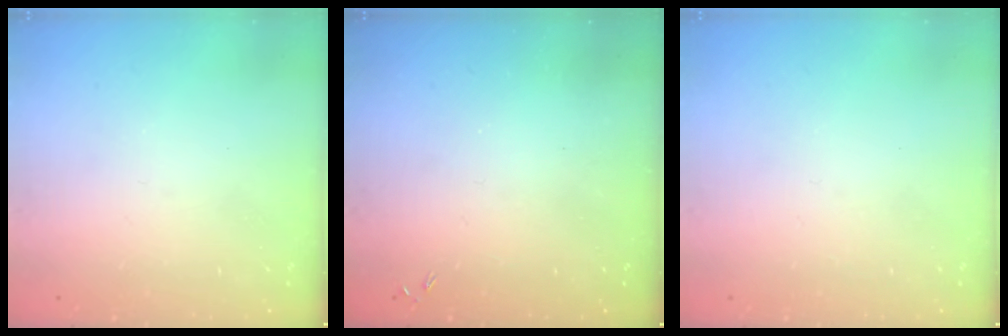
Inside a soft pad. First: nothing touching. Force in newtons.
{"total": 0.0}
{"total": 0.0}